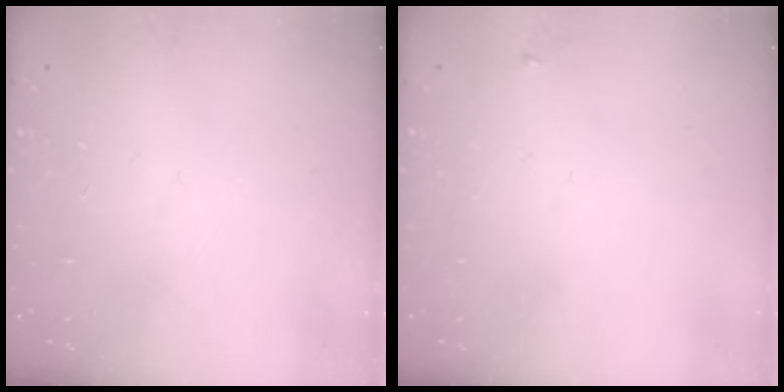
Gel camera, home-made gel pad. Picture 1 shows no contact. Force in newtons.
{"total": 2.3, "press": 2.3, "slide": 0.2}